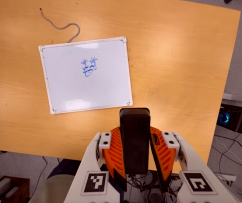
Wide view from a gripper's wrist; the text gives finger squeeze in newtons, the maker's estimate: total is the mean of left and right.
{"total": 9.3, "left": 7.3, "right": 11.3}